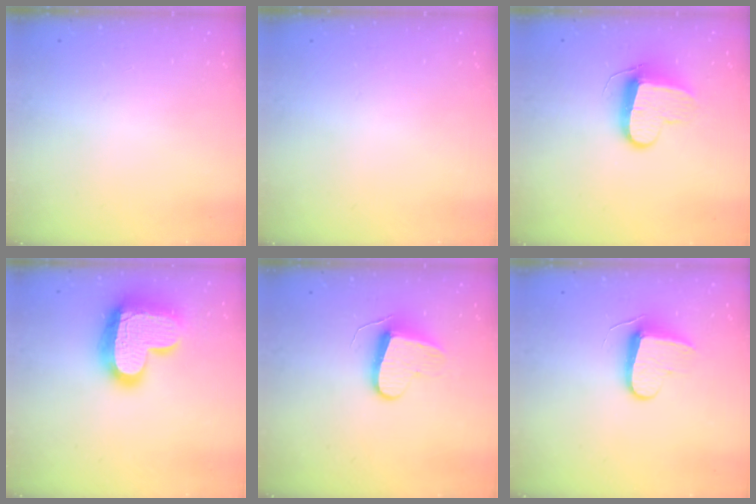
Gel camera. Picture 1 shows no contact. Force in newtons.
{"total": 0.0}
{"total": 9.9, "press": 9.9, "slide": 0.1}
{"total": 19.3, "press": 19.2, "slide": 1.6}
{"total": 9.5, "press": 9.5, "slide": 0.4}
{"total": 8.7, "press": 8.7, "slide": 0.5}